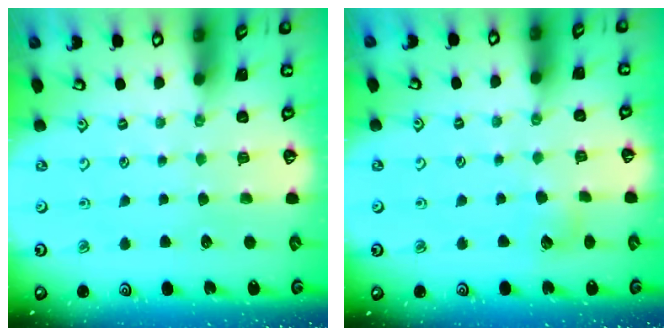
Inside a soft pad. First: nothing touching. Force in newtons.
{"total": 4.1, "press": 4.0, "slide": 0.5}